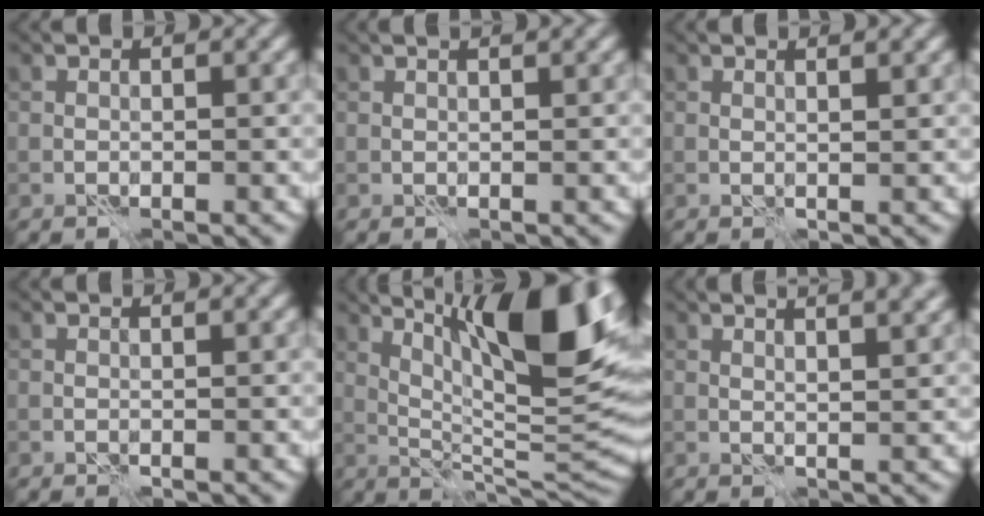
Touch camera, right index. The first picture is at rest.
{"total": 1.5, "force": [1.2, 0.2, 0.9], "torque": [-0.012, -0.002, 0.010]}
{"total": 1.3, "force": [0.9, 0.0, 0.9], "torque": [-0.018, -0.002, 0.008]}
{"total": 0.0}
{"total": 14.8, "force": [6.0, 3.8, 13.1], "torque": [-0.192, 0.005, 0.107]}
{"total": 6.2, "force": [4.0, 2.2, 4.2], "torque": [-0.034, 0.038, 0.029]}